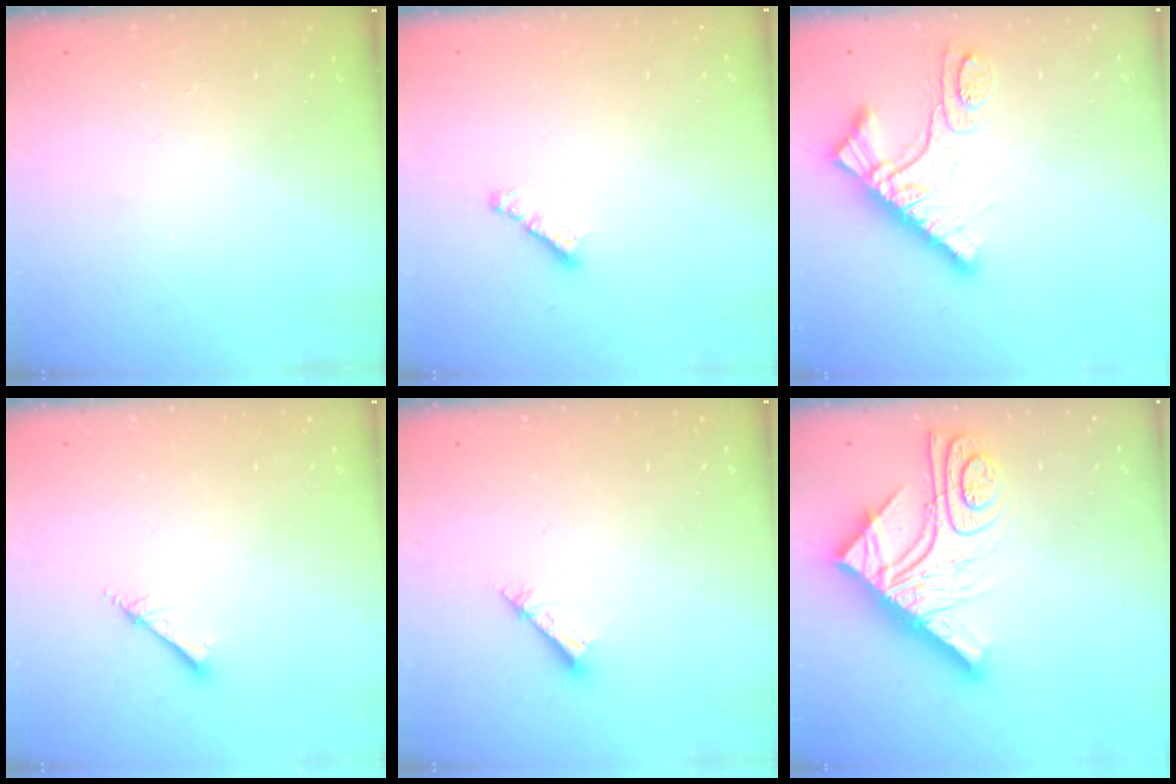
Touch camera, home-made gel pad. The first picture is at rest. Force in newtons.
{"total": 1.7, "press": 1.6, "slide": 0.5}
{"total": 11.0, "press": 11.0, "slide": 1.1}
{"total": 2.2, "press": 2.2, "slide": 0.3}
{"total": 2.5, "press": 2.5, "slide": 0.1}
{"total": 21.2, "press": 21.1, "slide": 1.8}